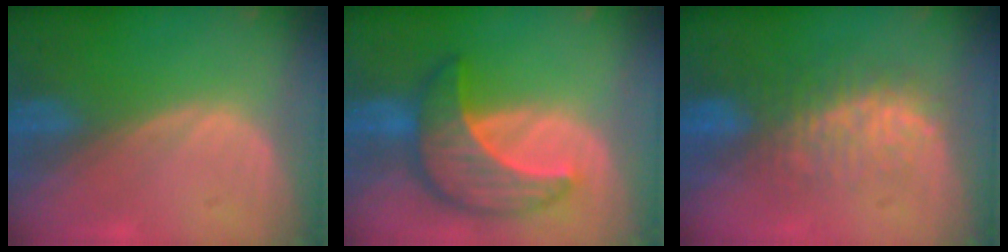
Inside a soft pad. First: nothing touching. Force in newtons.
{"total": 9.1, "press": 9.1, "slide": 0.7}
{"total": 7.8, "press": 7.6, "slide": 2.1}